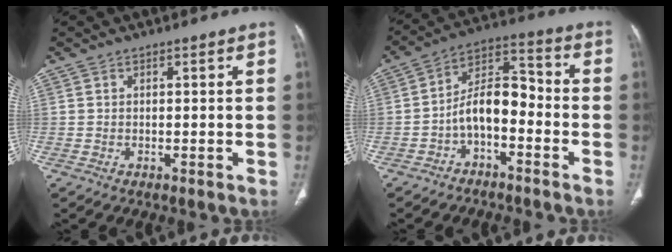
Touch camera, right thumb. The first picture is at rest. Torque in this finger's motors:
{"motor_torque": [1.44, 1.67, 0.99, -0.47, 0.07]}